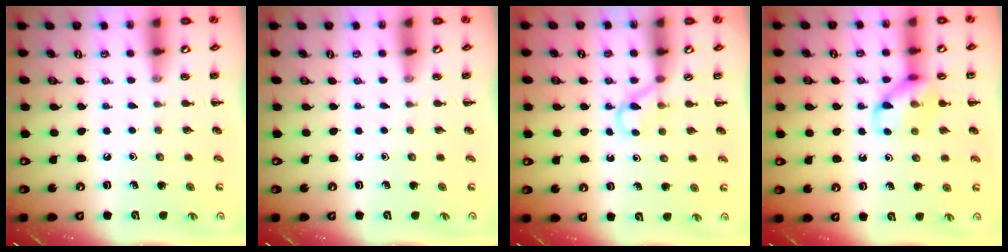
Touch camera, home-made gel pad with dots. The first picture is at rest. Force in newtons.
{"total": 0.0}
{"total": 3.0, "press": 2.8, "slide": 1.1}
{"total": 11.0, "press": 11.0, "slide": 1.4}